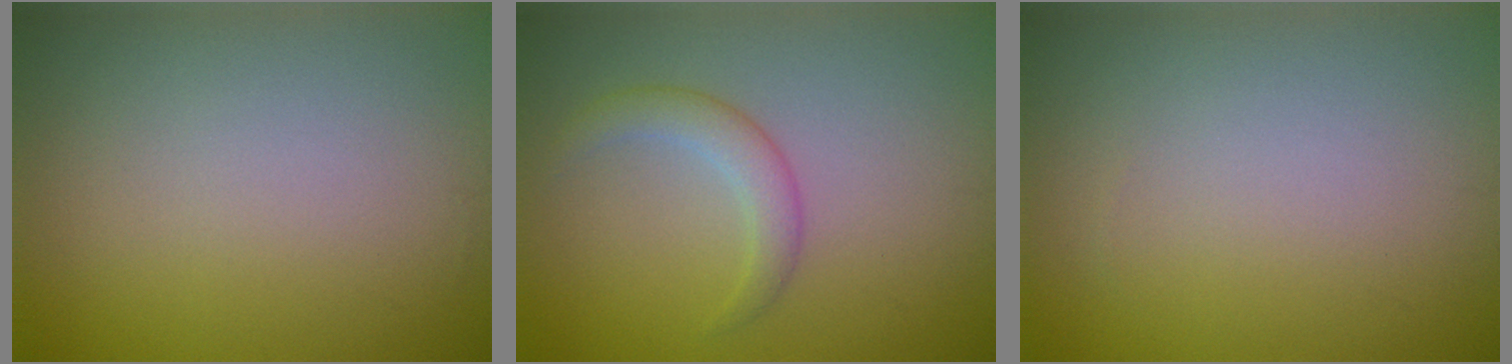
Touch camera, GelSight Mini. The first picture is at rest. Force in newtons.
{"total": 2.3, "press": 2.3, "slide": 0.0}
{"total": 0.0}